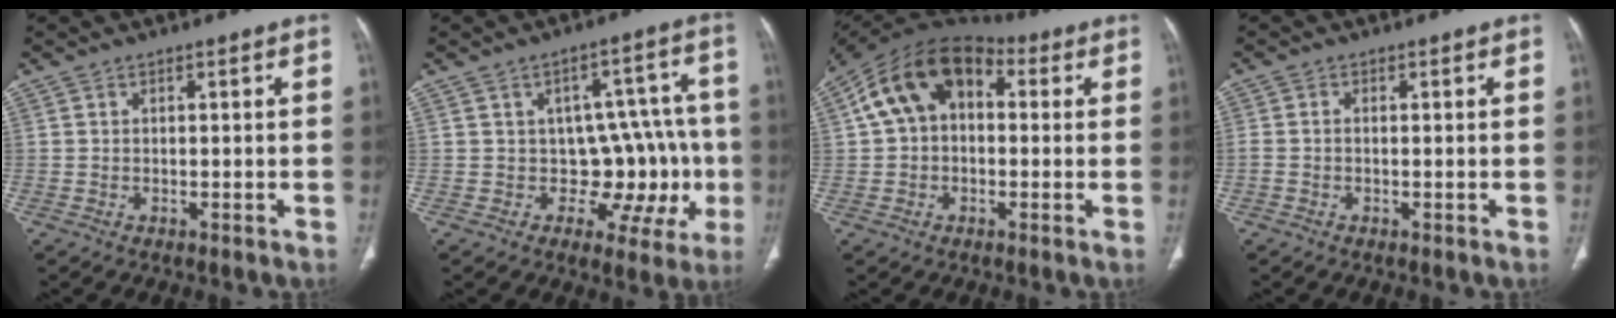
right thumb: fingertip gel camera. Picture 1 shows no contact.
{"total": 13.5, "force": [-1.7, 9.1, 9.8], "torque": [-0.059, 0.032, -0.012]}
{"total": 14.0, "force": [2.9, 9.3, 10.0], "torque": [-0.163, 0.043, 0.037]}
{"total": 1.1, "force": [-0.2, 0.8, 0.8], "torque": [-0.023, 0.002, -0.006]}